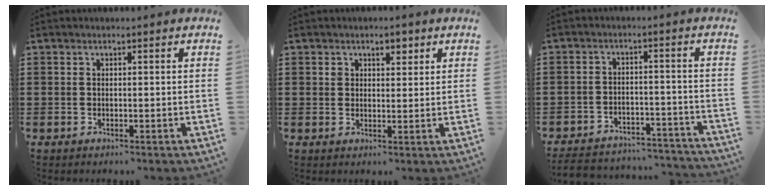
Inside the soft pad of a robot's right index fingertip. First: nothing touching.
{"total": 2.5, "force": [1.4, 1.6, 1.2], "torque": [-0.015, 0.001, 0.021]}
{"total": 4.9, "force": [-4.7, 0.9, 0.8], "torque": [-0.018, 0.006, -0.096]}